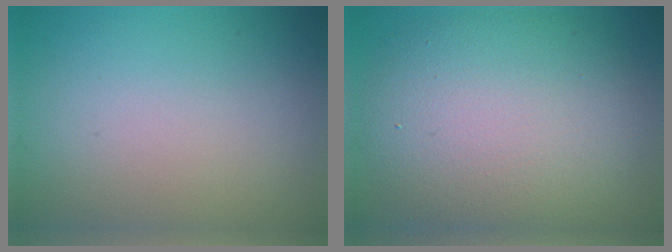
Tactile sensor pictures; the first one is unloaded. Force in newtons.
{"total": 10.7, "press": 10.7, "slide": 0.4}